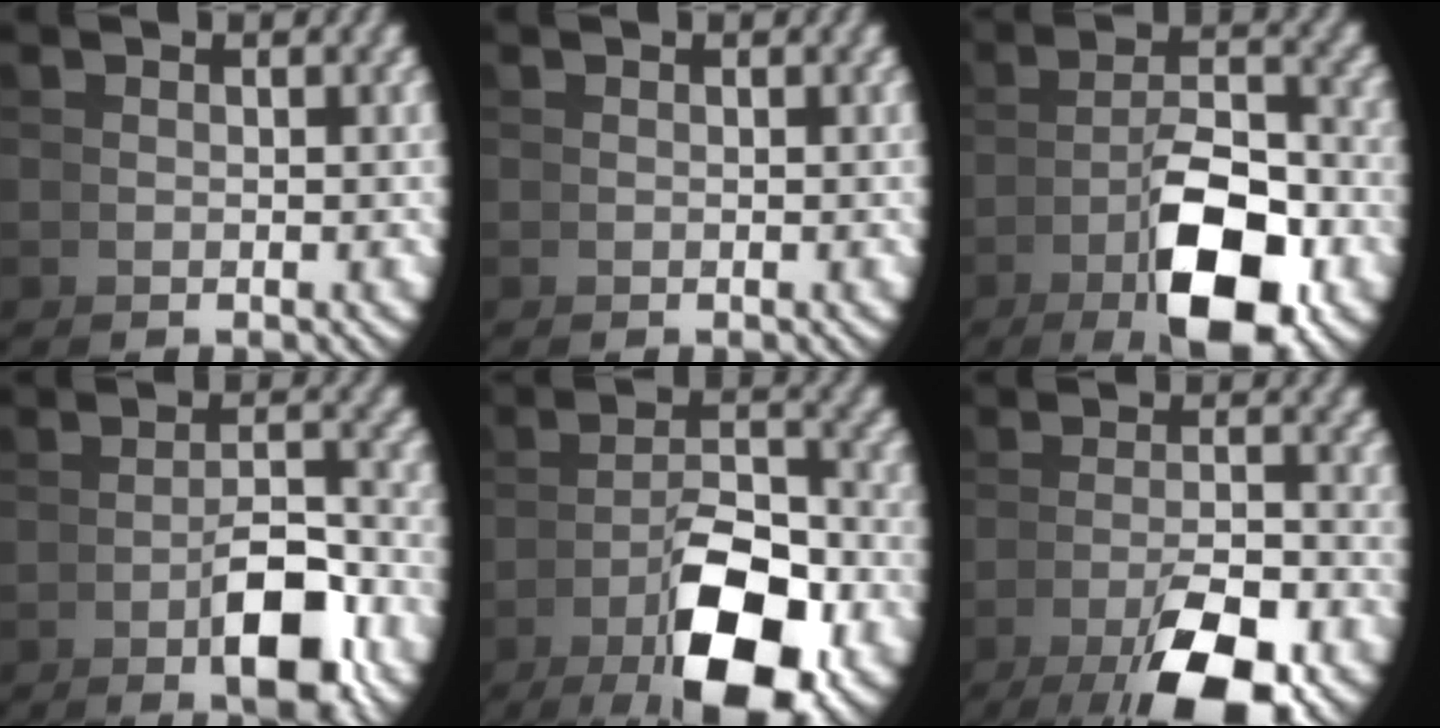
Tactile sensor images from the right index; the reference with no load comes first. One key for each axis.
{"total": 0.0}
{"total": 9.6, "fx": -2.9, "fy": 3.7, "fz": 8.4, "tx": -0.120, "ty": -0.026, "tz": -0.035}
{"total": 5.1, "fx": -1.7, "fy": 1.2, "fz": 4.6, "tx": -0.052, "ty": 0.000, "tz": -0.032}
{"total": 10.6, "fx": -3.6, "fy": 4.3, "fz": 9.0, "tx": -0.123, "ty": -0.030, "tz": -0.042}
{"total": 8.7, "fx": -4.0, "fy": 2.9, "fz": 7.1, "tx": -0.098, "ty": -0.025, "tz": -0.050}